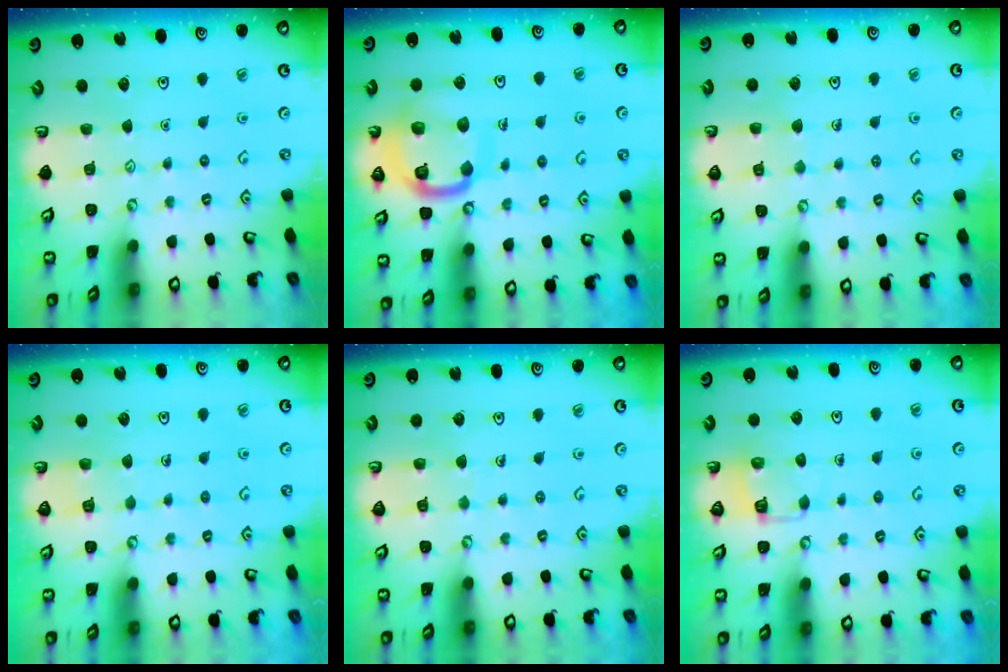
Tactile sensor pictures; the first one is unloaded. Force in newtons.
{"total": 15.6, "press": 15.5, "slide": 1.6}
{"total": 4.3, "press": 4.3, "slide": 0.2}
{"total": 2.8, "press": 2.8, "slide": 0.3}
{"total": 4.5, "press": 4.5, "slide": 0.3}
{"total": 5.6, "press": 5.6, "slide": 0.5}